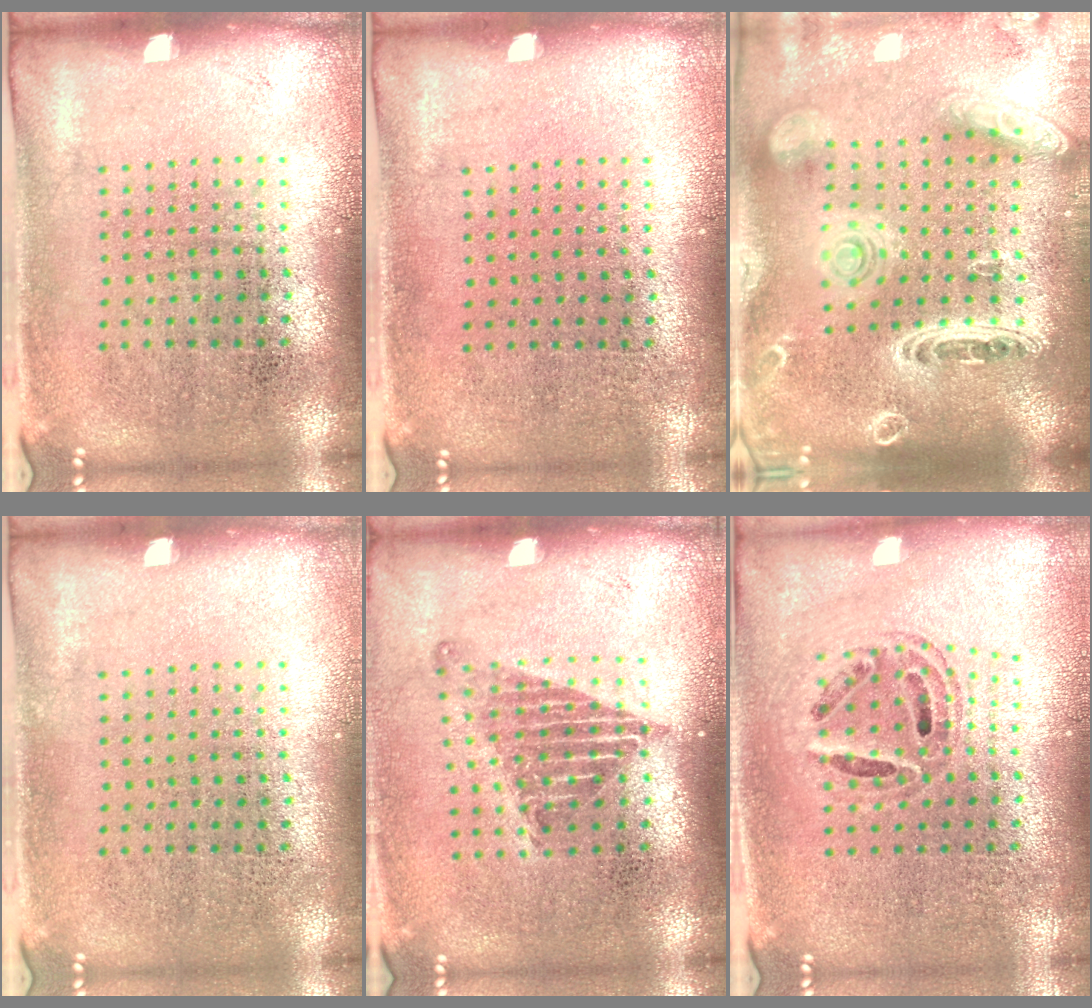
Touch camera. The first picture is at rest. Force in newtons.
{"total": 0.0}
{"total": 3.3, "press": 2.6, "slide": 1.9}
{"total": 0.0}
{"total": 1.3, "press": 1.1, "slide": 0.8}
{"total": 0.7, "press": 0.7, "slide": 0.2}